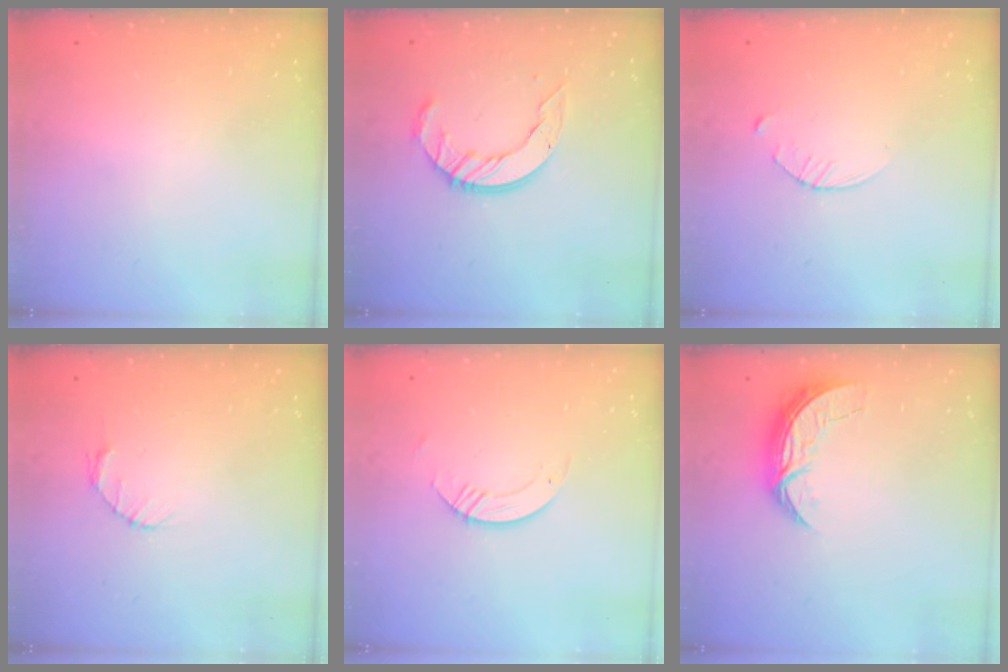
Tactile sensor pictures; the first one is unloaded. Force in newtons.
{"total": 10.8, "press": 10.8, "slide": 1.0}
{"total": 2.9, "press": 2.9, "slide": 0.4}
{"total": 2.7, "press": 2.7, "slide": 0.4}
{"total": 3.2, "press": 3.2, "slide": 0.3}
{"total": 7.1, "press": 7.1, "slide": 0.6}